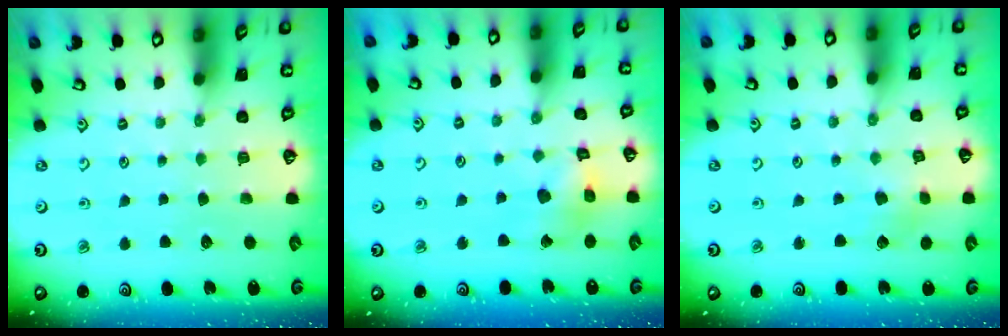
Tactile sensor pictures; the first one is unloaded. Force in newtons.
{"total": 8.7, "press": 8.6, "slide": 0.9}
{"total": 2.1, "press": 2.1, "slide": 0.3}